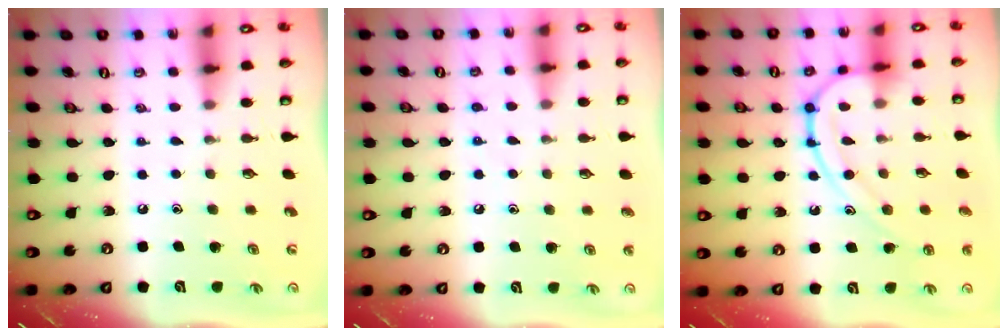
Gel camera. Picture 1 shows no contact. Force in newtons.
{"total": 5.7, "press": 5.6, "slide": 1.1}
{"total": 12.3, "press": 12.2, "slide": 0.1}